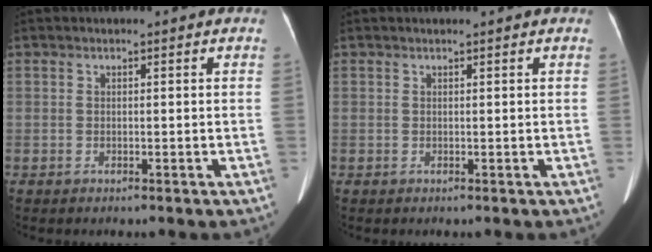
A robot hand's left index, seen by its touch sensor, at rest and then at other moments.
{"total": 0.8, "force": [0.7, 0.0, 0.4], "torque": [-0.005, 0.010, 0.012]}